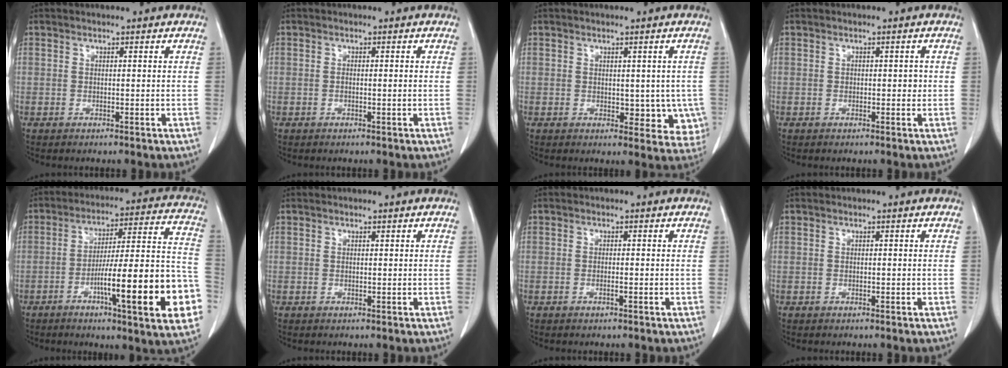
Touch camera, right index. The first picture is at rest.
{"total": 0.9, "force": [-0.1, 0.1, 0.9], "torque": [-0.014, -0.001, -0.001]}
{"total": 6.1, "force": [-0.3, 3.8, 4.7], "torque": [-0.026, -0.003, 0.003]}
{"total": 1.2, "force": [0.0, 0.8, 0.9], "torque": [-0.009, 0.006, 0.000]}
{"total": 21.0, "force": [-7.3, 1.9, 19.6], "torque": [-0.224, 0.014, -0.102]}
{"total": 0.0}
{"total": 0.5, "force": [-0.3, -0.1, 0.5], "torque": [-0.009, 0.000, -0.005]}
{"total": 0.0}